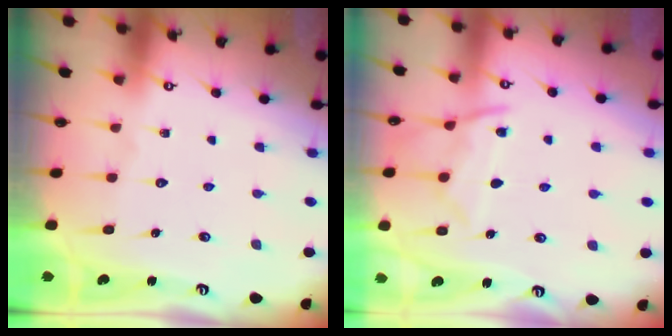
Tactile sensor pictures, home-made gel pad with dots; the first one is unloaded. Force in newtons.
{"total": 7.8, "press": 7.8, "slide": 0.2}